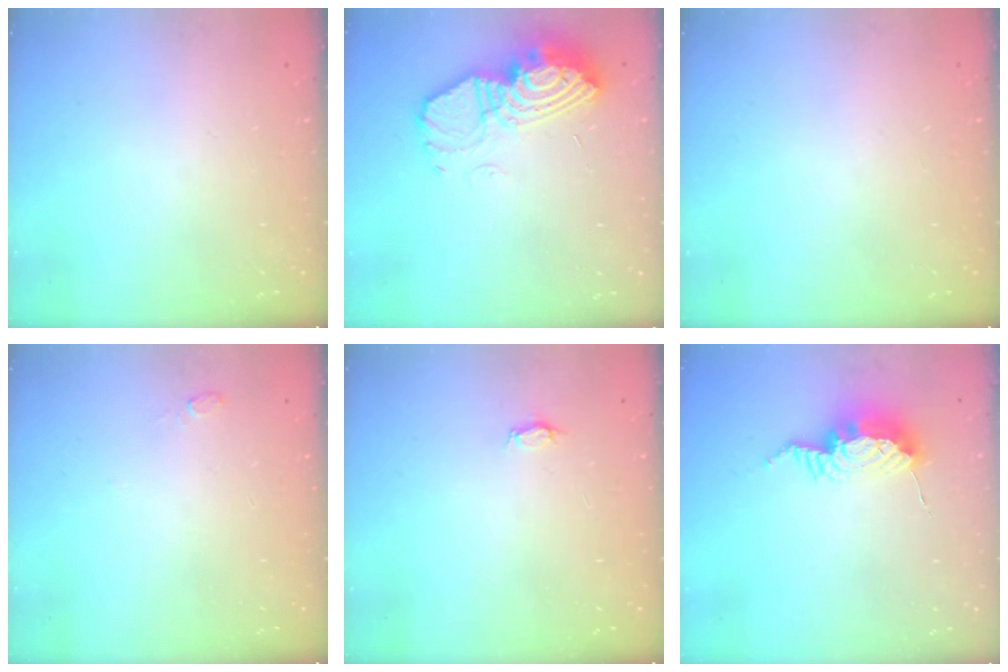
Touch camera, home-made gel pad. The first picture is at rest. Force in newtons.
{"total": 16.1, "press": 16.0, "slide": 1.4}
{"total": 0.0}
{"total": 4.3, "press": 3.7, "slide": 2.2}
{"total": 2.9, "press": 2.9, "slide": 0.4}
{"total": 10.1, "press": 10.0, "slide": 1.0}